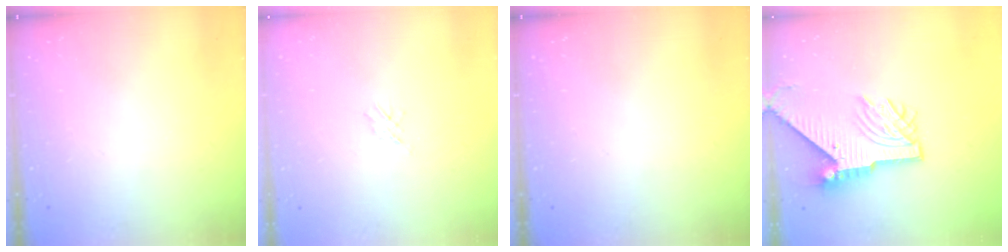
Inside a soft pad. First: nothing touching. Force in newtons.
{"total": 2.1, "press": 2.1, "slide": 0.5}
{"total": 0.0}
{"total": 11.5, "press": 11.4, "slide": 1.3}